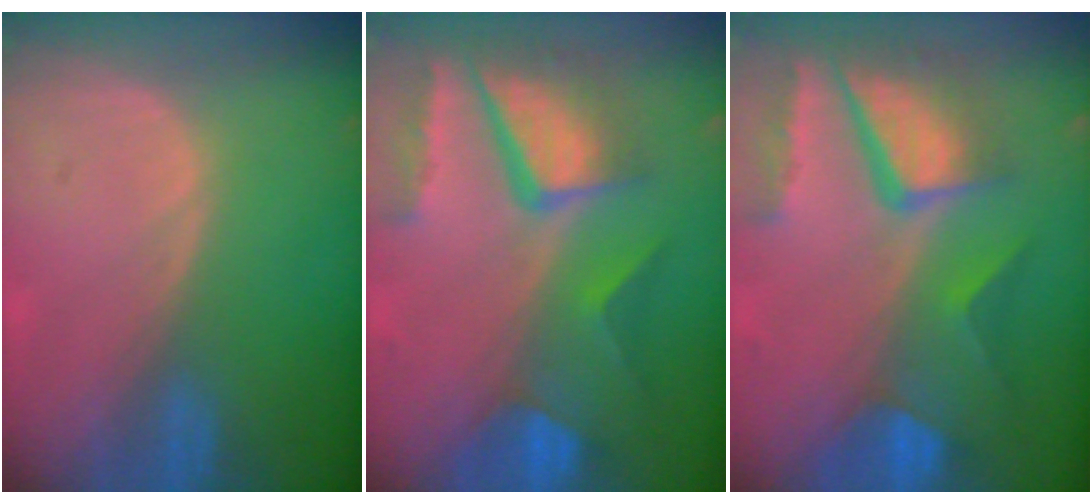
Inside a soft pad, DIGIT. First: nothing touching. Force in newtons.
{"total": 11.1, "press": 9.1, "slide": 6.3}
{"total": 11.1, "press": 9.1, "slide": 6.3}